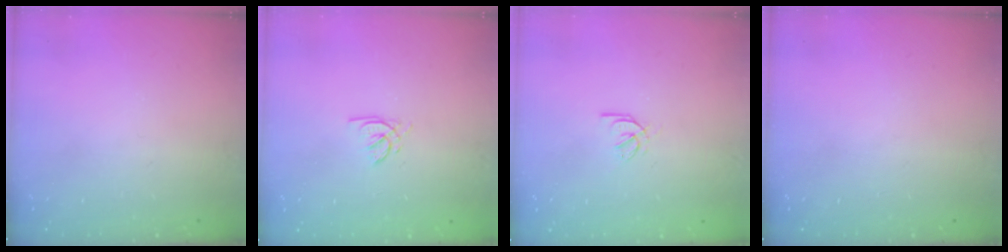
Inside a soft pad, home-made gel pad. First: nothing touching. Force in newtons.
{"total": 1.5, "press": 1.5, "slide": 0.2}
{"total": 2.1, "press": 2.0, "slide": 0.5}
{"total": 0.0}